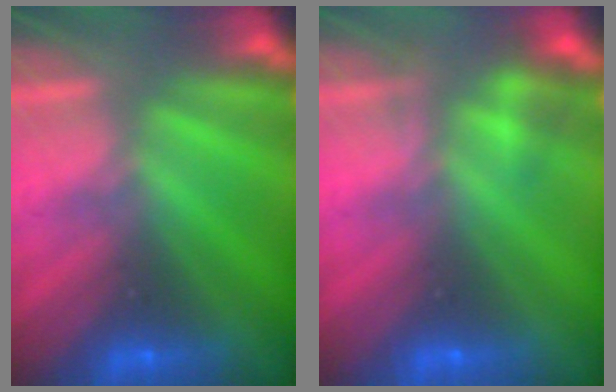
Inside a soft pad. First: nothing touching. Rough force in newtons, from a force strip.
{"total": 2.3}